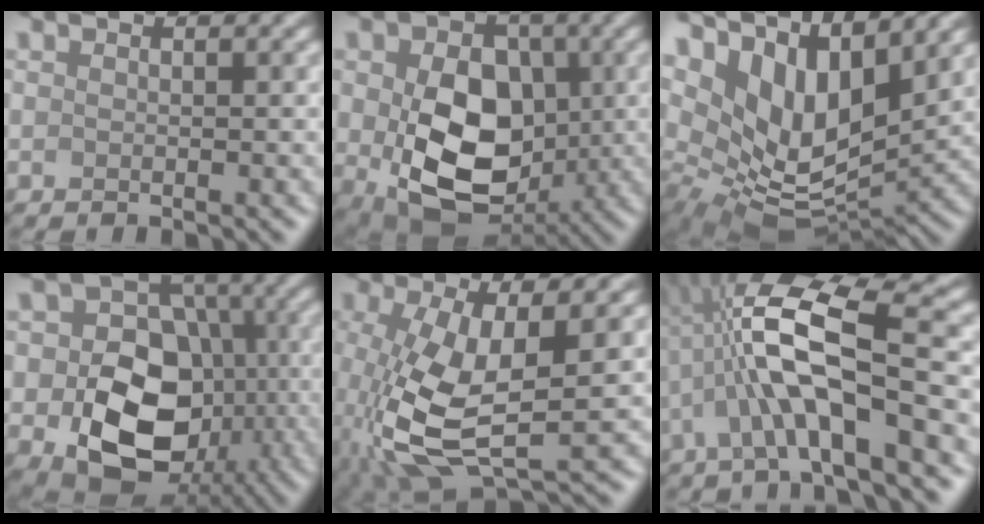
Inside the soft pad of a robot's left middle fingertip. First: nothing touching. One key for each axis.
{"total": 11.2, "fx": -0.7, "fy": 8.1, "fz": 7.7, "tx": -0.129, "ty": -0.027, "tz": 0.002}
{"total": 10.5, "fx": 5.6, "fy": 4.9, "fz": 7.4, "tx": -0.148, "ty": 0.000, "tz": 0.106}
{"total": 11.4, "fx": -2.8, "fy": 8.6, "fz": 6.9, "tx": -0.120, "ty": -0.025, "tz": -0.049}
{"total": 9.3, "fx": -2.3, "fy": 3.3, "fz": 8.4, "tx": -0.201, "ty": -0.016, "tz": -0.046}
{"total": 9.3, "fx": -1.5, "fy": 2.6, "fz": 8.8, "tx": -0.170, "ty": 0.023, "tz": -0.032}